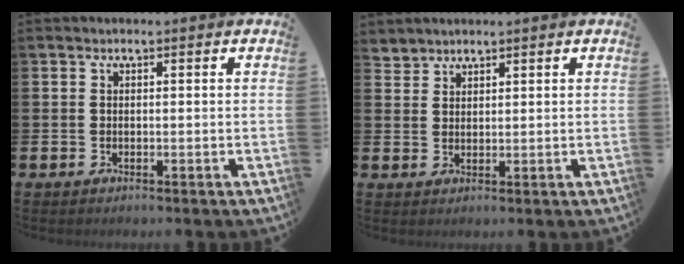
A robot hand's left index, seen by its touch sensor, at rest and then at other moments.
{"total": 2.5, "force": [2.4, 0.3, -0.6], "torque": [0.014, -0.011, 0.044]}